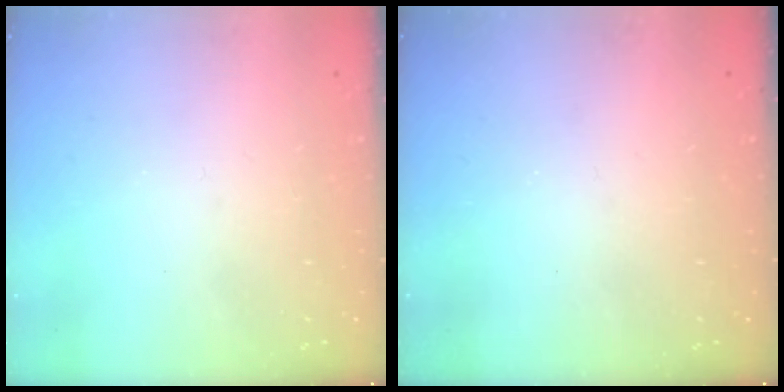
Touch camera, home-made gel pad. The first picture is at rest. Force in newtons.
{"total": 0.0}